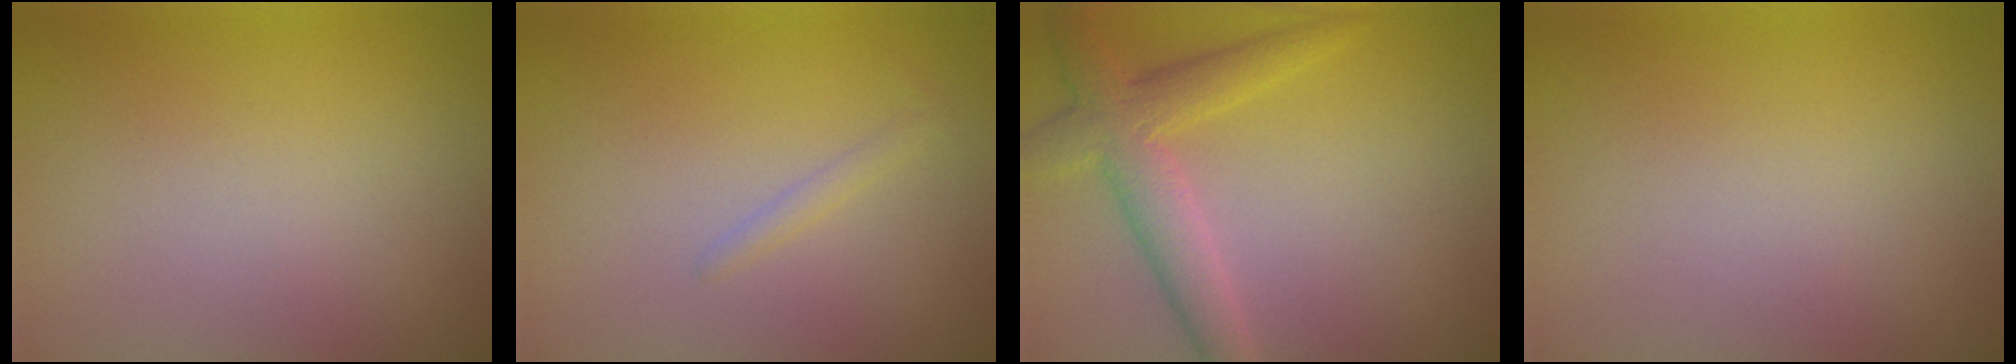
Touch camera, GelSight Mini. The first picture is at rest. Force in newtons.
{"total": 0.8, "press": 0.8, "slide": 0.1}
{"total": 4.4, "press": 4.4, "slide": 0.2}
{"total": 0.0}